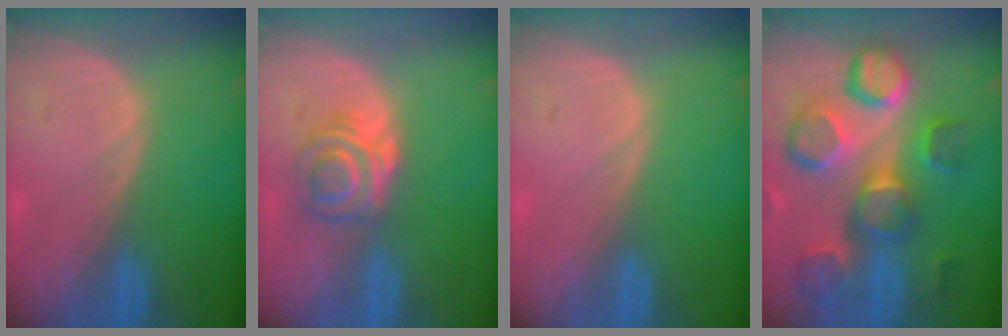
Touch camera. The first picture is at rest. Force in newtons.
{"total": 6.2, "press": 5.1, "slide": 3.6}
{"total": 0.0}
{"total": 12.6, "press": 11.2, "slide": 5.7}